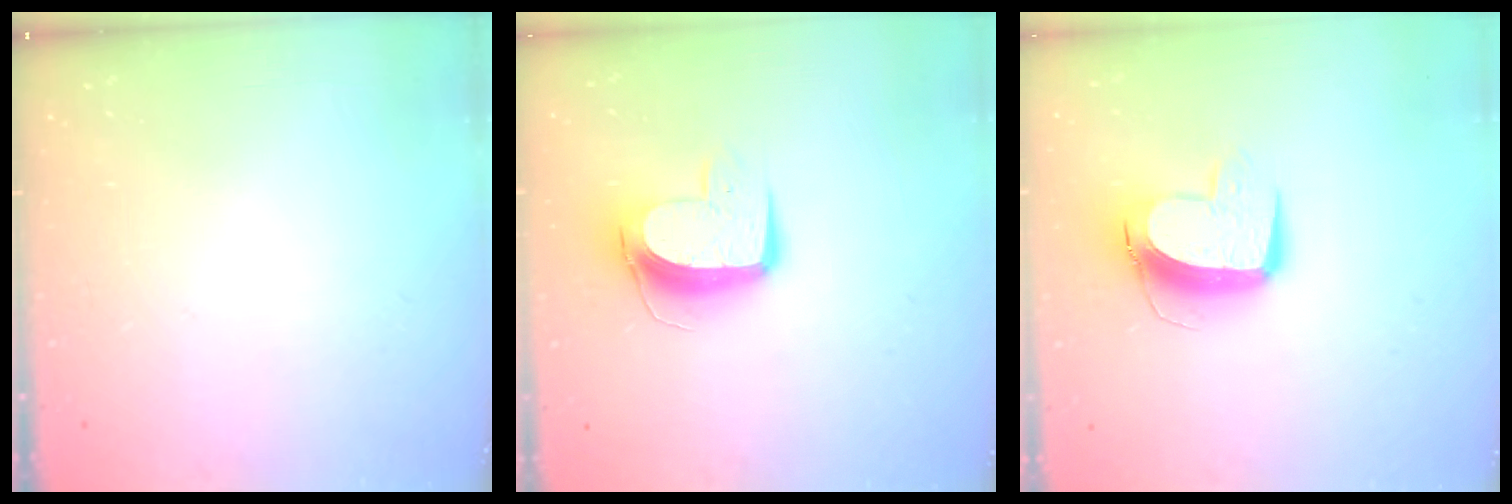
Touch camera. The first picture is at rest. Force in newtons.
{"total": 10.6, "press": 10.6, "slide": 0.9}
{"total": 11.1, "press": 11.0, "slide": 1.3}